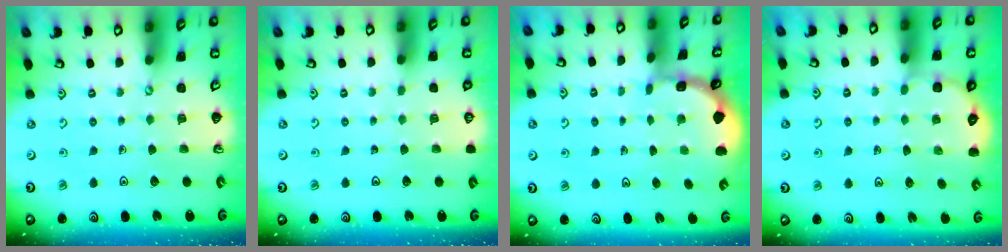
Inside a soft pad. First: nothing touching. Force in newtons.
{"total": 0.0}
{"total": 1.5, "press": 1.5, "slide": 0.1}
{"total": 2.7, "press": 2.7, "slide": 0.3}